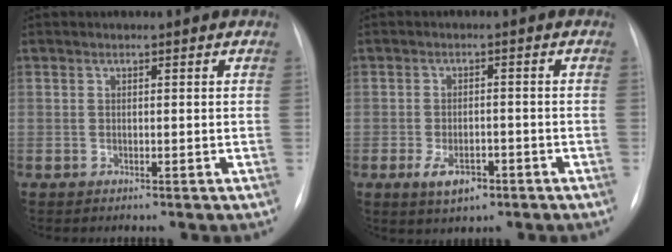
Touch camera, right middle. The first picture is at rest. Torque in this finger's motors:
{"motor_torque": [0.61, -0.55, 0.30, 0.03]}